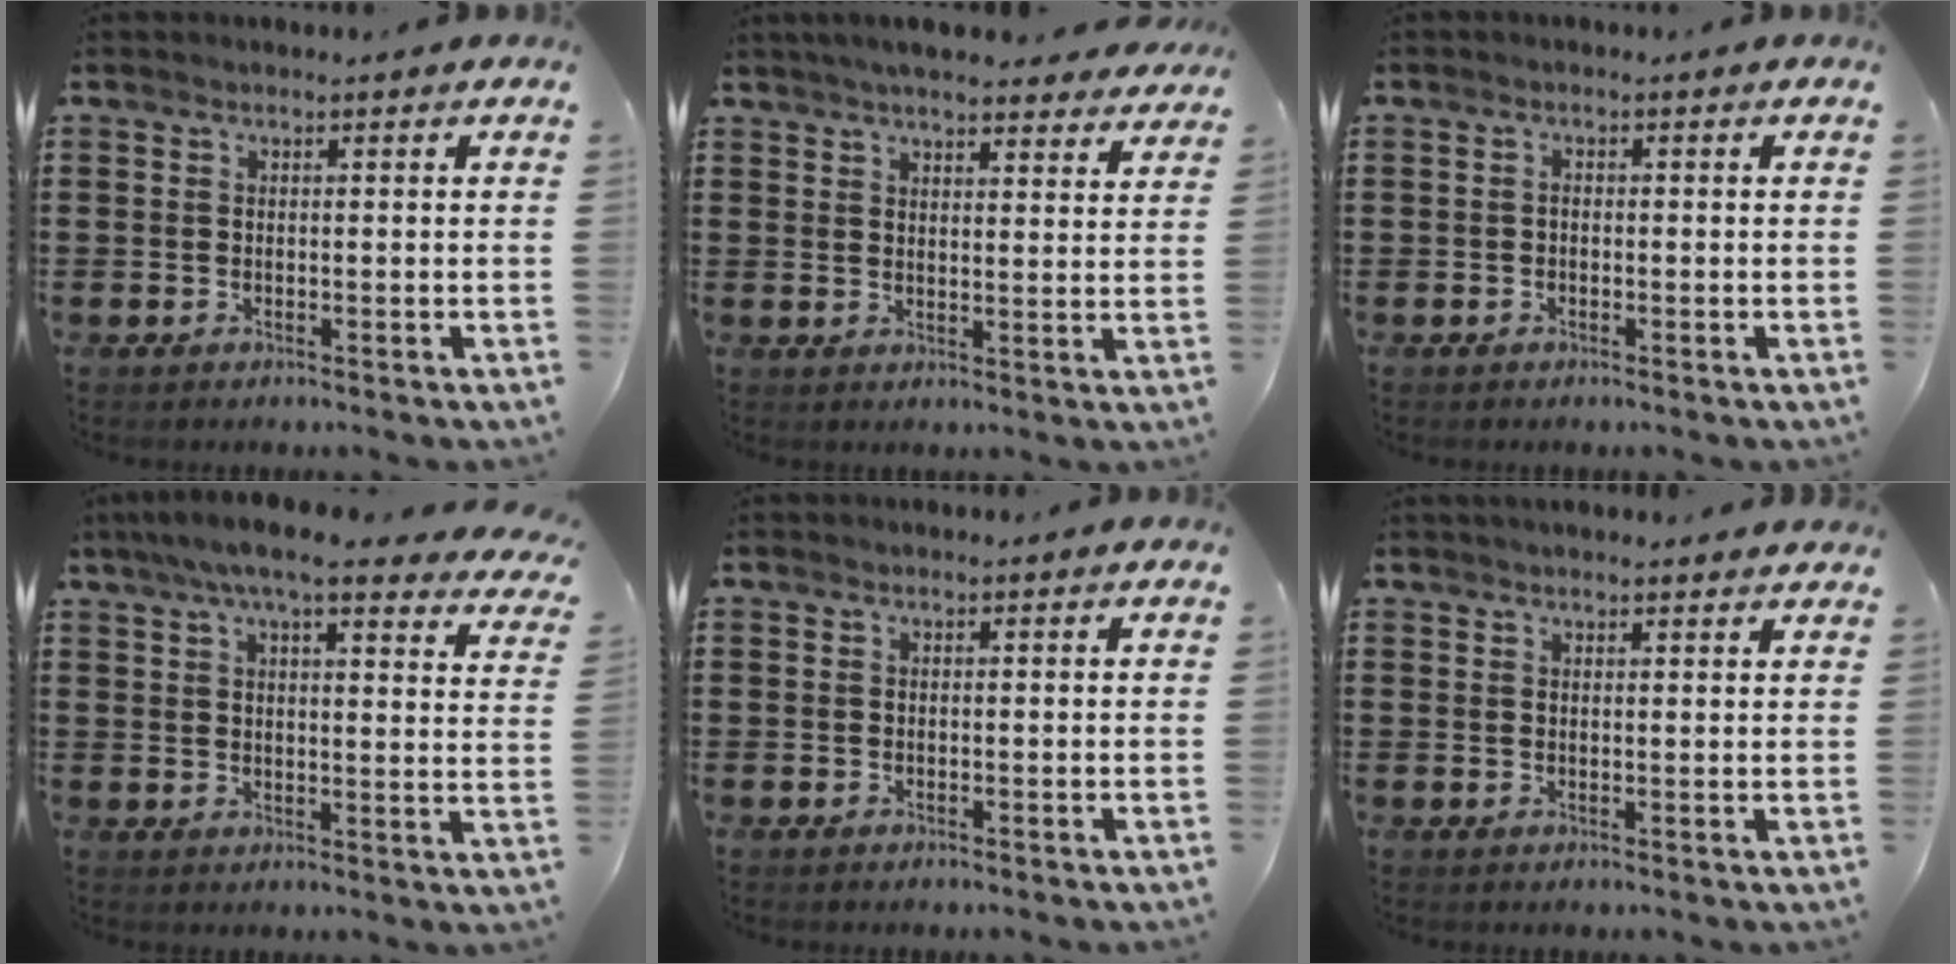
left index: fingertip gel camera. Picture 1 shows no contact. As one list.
[{"total": 5.0, "force": [4.7, 0.6, 1.6], "torque": [-0.045, -0.009, 0.085]}, {"total": 0.9, "force": [-0.6, 0.5, 0.4], "torque": [-0.010, 0.000, -0.012]}, {"total": 7.7, "force": [6.4, 0.6, 4.2], "torque": [-0.094, -0.021, 0.111]}, {"total": 0.0}, {"total": 1.5, "force": [1.4, 0.1, 0.3], "torque": [-0.009, 0.002, 0.027]}]